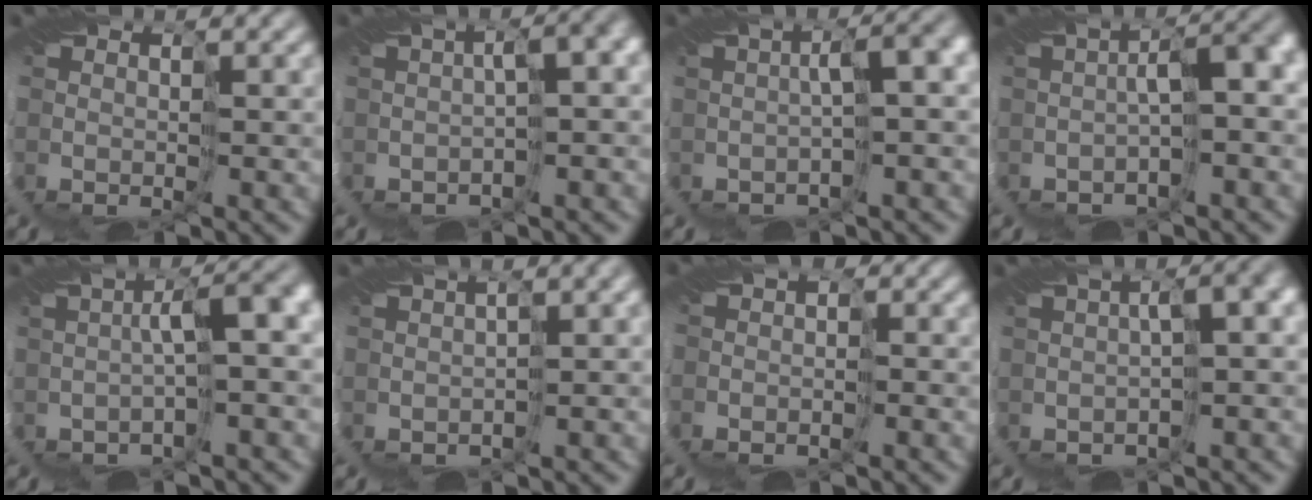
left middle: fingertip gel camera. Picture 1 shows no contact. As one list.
[{"total": 5.7, "force": [-1.1, 2.1, 5.2], "torque": [-0.062, 0.014, -0.007]}, {"total": 3.5, "force": [-0.5, 0.4, 3.5], "torque": [-0.039, 0.011, -0.002]}, {"total": 4.6, "force": [-1.4, 1.0, 4.3], "torque": [-0.060, 0.012, -0.018]}, {"total": 4.3, "force": [-0.2, 0.2, 4.3], "torque": [-0.059, 0.017, -0.004]}, {"total": 3.8, "force": [-0.5, 1.8, 3.3], "torque": [-0.048, 0.013, 0.006]}, {"total": 3.5, "force": [-1.5, 2.5, 2.0], "torque": [-0.025, 0.005, -0.026]}, {"total": 4.7, "force": [-0.6, 1.4, 4.5], "torque": [-0.045, 0.014, -0.006]}]